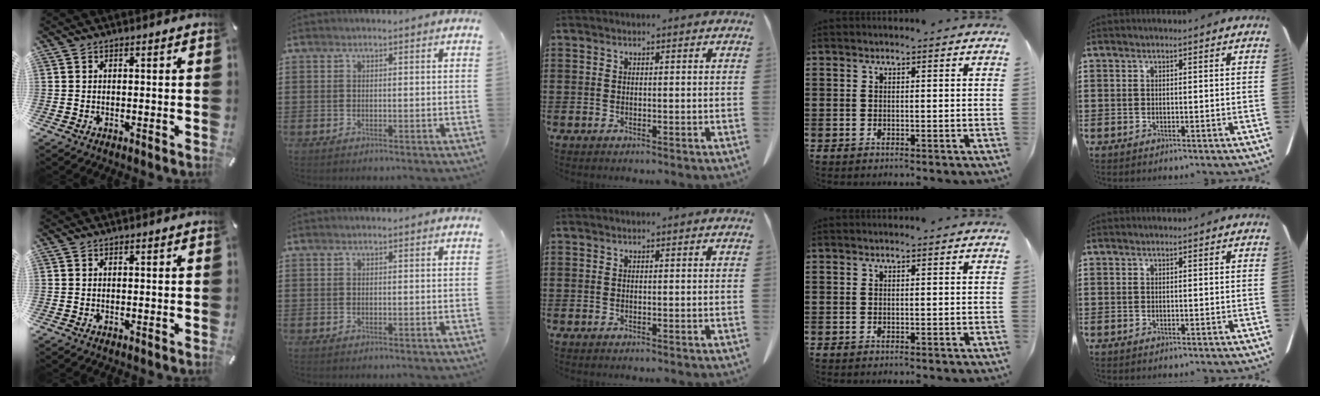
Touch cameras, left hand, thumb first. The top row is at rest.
{}